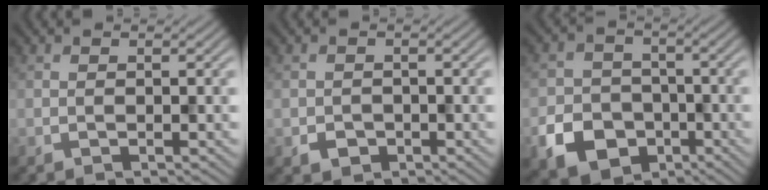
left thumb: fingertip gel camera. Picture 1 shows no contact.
{"total": 1.9, "force": [-0.9, 1.5, 0.7], "torque": [-0.011, -0.007, -0.018]}
{"total": 7.8, "force": [-3.8, 6.0, 3.3], "torque": [-0.073, -0.020, -0.072]}